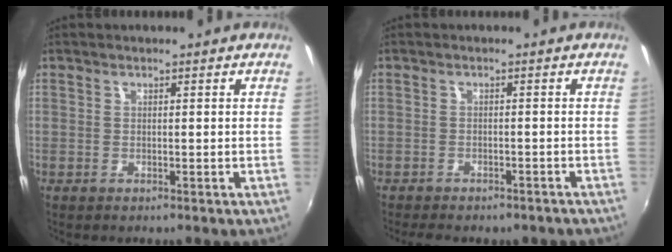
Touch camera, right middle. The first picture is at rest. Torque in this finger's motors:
{"motor_torque": [1.07, -1.07, 0.23, 0.06]}